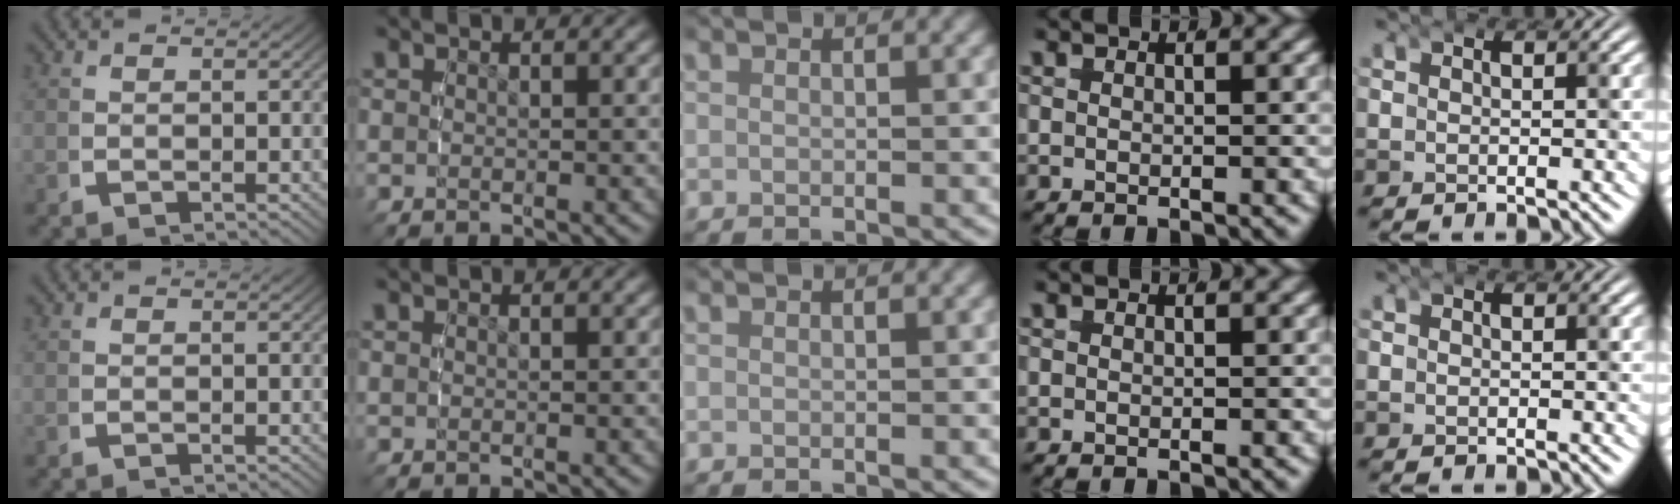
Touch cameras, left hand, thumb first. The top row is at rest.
{}